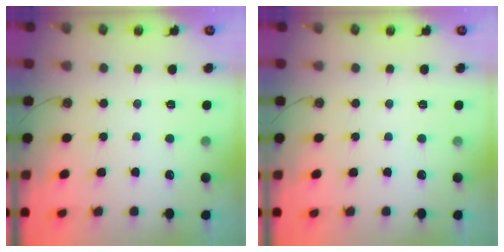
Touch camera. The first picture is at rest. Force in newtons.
{"total": 0.0}